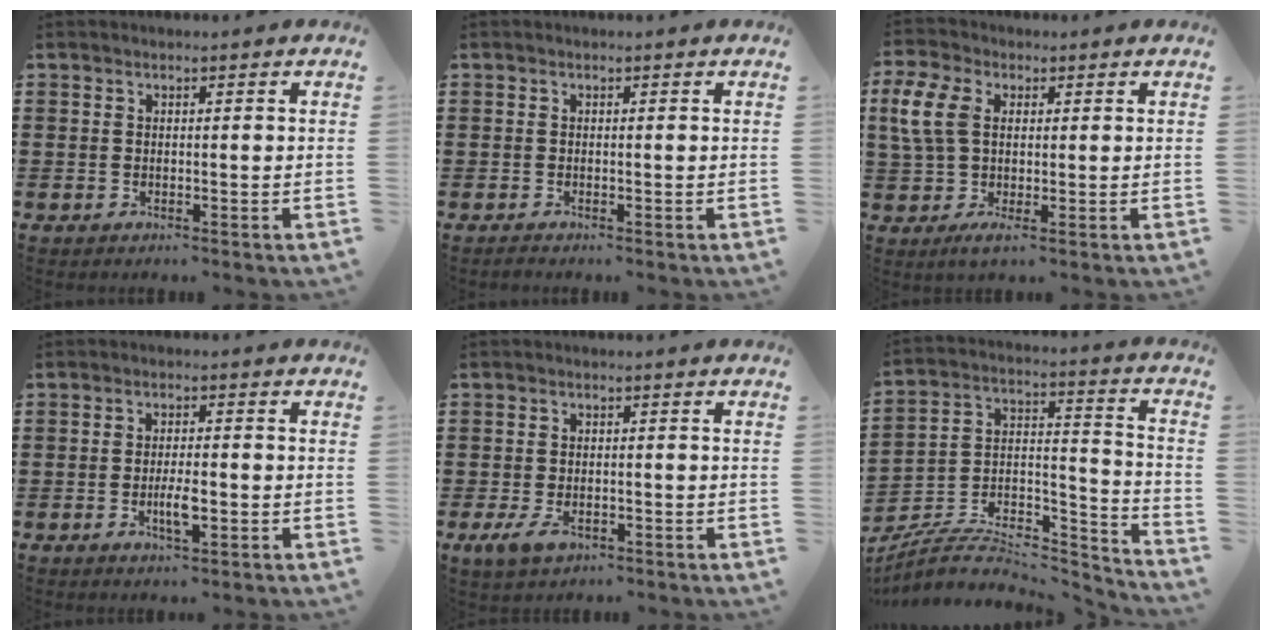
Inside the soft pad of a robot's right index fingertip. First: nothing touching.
{"total": 0.5, "force": [-0.5, 0.1, -0.1], "torque": [0.003, 0.001, -0.011]}
{"total": 7.2, "force": [1.1, 4.3, 5.6], "torque": [-0.139, 0.005, 0.017]}
{"total": 3.9, "force": [-1.2, 1.1, 3.5], "torque": [-0.068, 0.001, -0.024]}
{"total": 3.0, "force": [-1.3, 1.6, 2.1], "torque": [-0.051, -0.005, -0.028]}
{"total": 6.4, "force": [-5.3, 2.8, 2.2], "torque": [-0.045, 0.004, -0.105]}